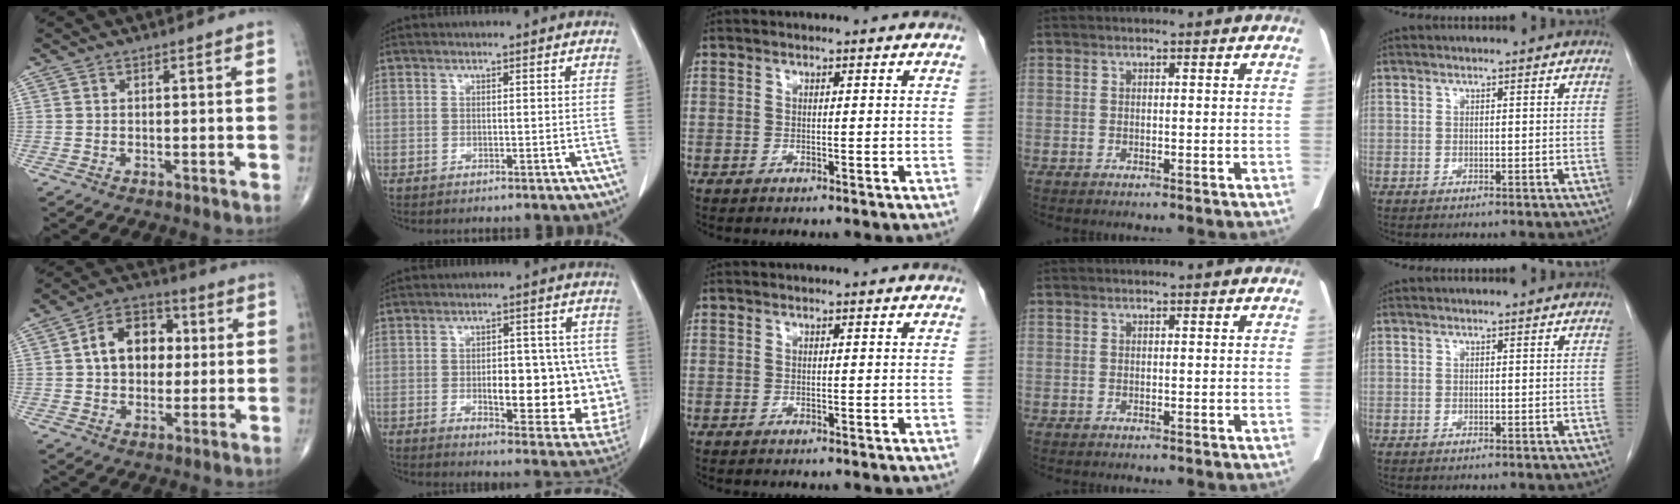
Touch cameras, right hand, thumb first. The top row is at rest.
{"thumb": {"total": 11.8, "force": [1.6, 8.5, 8.0], "torque": [-0.089, 0.017, 0.018]}, "index": {"total": 15.9, "force": [-1.8, 6.2, 14.5], "torque": [-0.134, 0.015, 0.000]}}